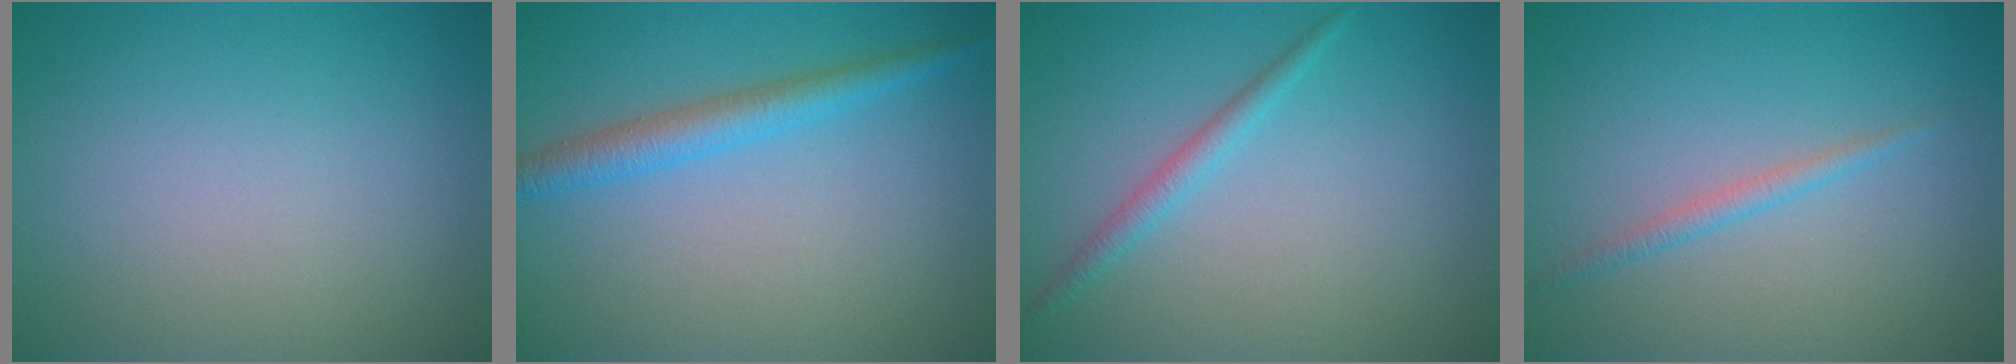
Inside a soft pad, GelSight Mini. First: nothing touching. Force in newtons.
{"total": 2.8, "press": 2.8, "slide": 0.2}
{"total": 1.6, "press": 1.6, "slide": 0.0}
{"total": 1.2, "press": 1.2, "slide": 0.0}